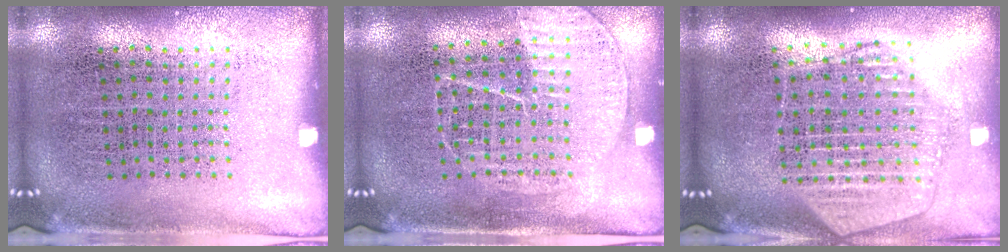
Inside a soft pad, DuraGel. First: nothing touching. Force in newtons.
{"total": 1.3, "press": 1.3, "slide": 0.2}
{"total": 2.1, "press": 1.9, "slide": 0.9}